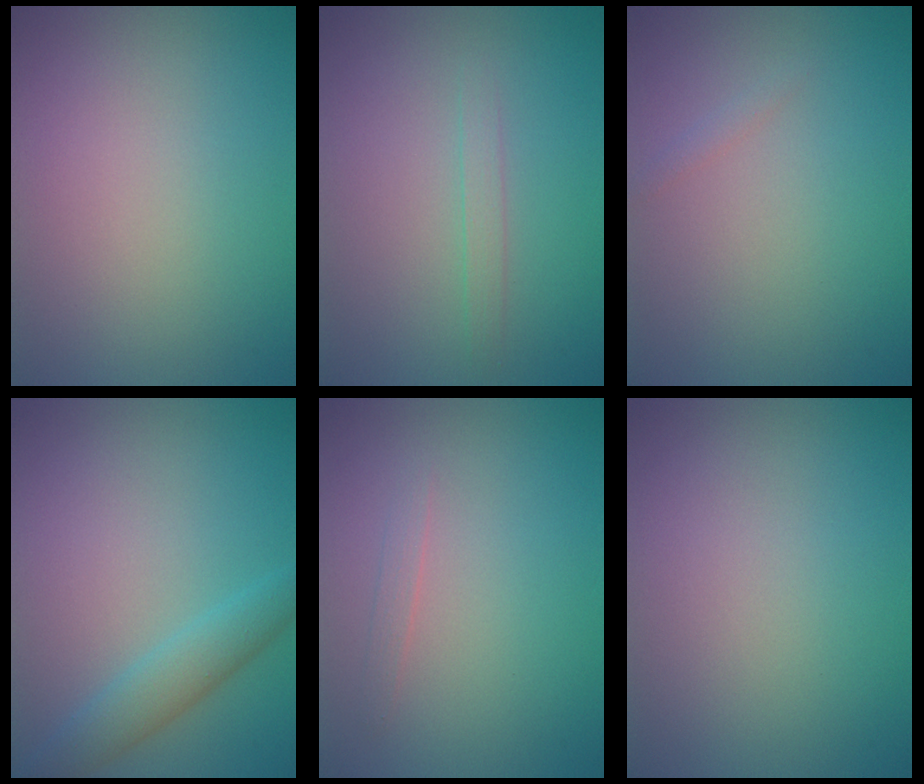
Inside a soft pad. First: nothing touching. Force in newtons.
{"total": 1.1, "press": 1.1, "slide": 0.0}
{"total": 0.5, "press": 0.5, "slide": 0.0}
{"total": 3.1, "press": 3.1, "slide": 0.1}
{"total": 0.8, "press": 0.8, "slide": 0.0}
{"total": 0.0}